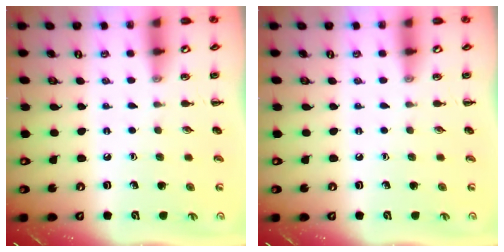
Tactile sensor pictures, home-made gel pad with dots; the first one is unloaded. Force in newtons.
{"total": 0.0}